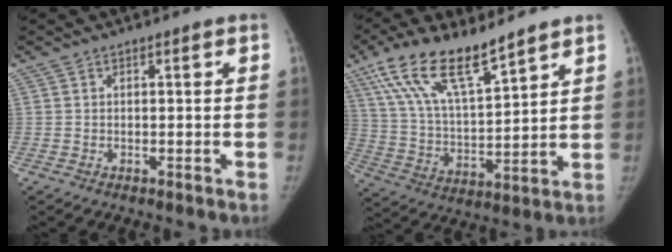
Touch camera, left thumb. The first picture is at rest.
{"total": 16.3, "force": [11.0, 4.8, 11.0], "torque": [-0.190, -0.043, 0.218]}